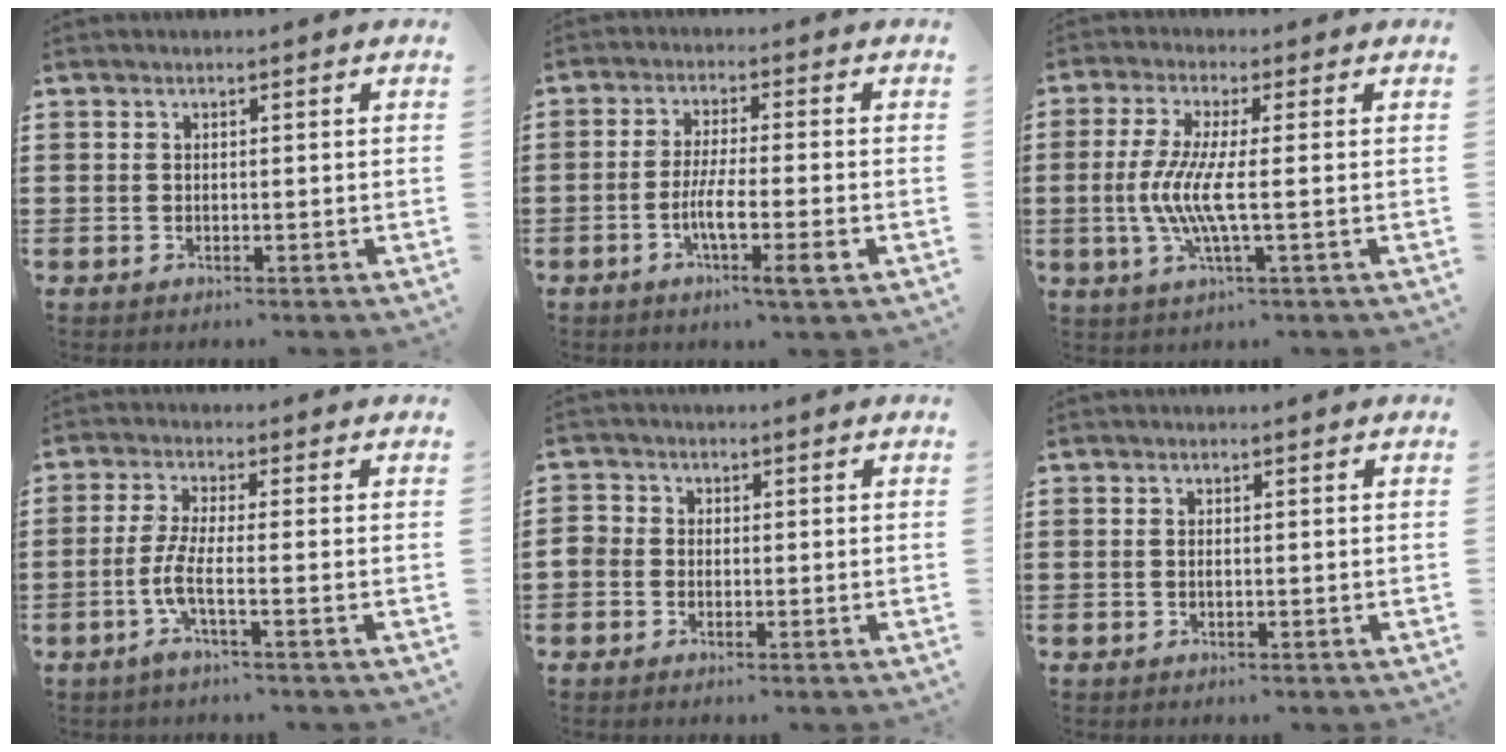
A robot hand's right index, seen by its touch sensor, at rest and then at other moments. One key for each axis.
{"total": 7.0, "fx": -2.6, "fy": 0.9, "fz": 6.5, "tx": -0.125, "ty": -0.011, "tz": -0.049}
{"total": 6.9, "fx": -1.0, "fy": 0.5, "fz": 6.8, "tx": -0.157, "ty": -0.020, "tz": -0.030}
{"total": 4.8, "fx": -1.6, "fy": 0.4, "fz": 4.5, "tx": -0.109, "ty": -0.013, "tz": -0.039}
{"total": 1.8, "fx": -0.8, "fy": 1.5, "fz": 0.5, "tx": -0.024, "ty": 0.002, "tz": -0.020}
{"total": 0.0}